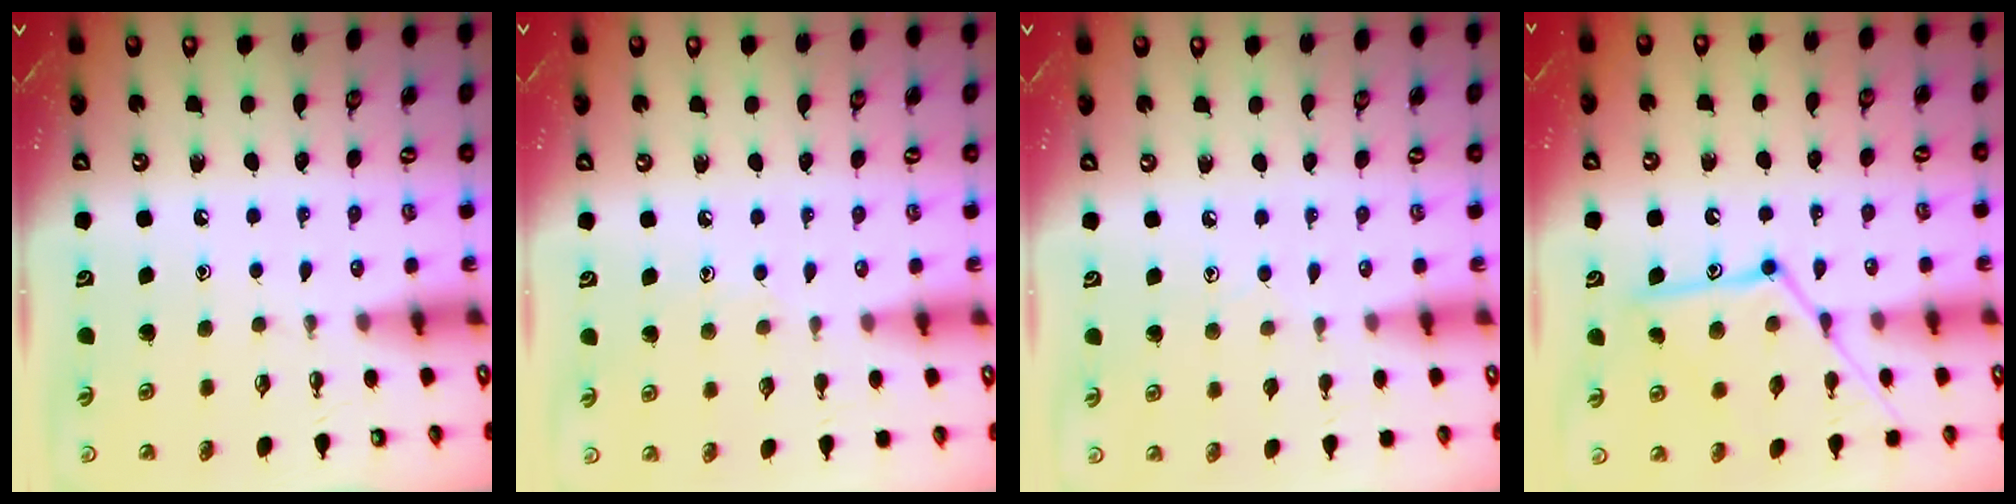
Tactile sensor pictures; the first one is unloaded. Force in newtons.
{"total": 5.6, "press": 5.6, "slide": 0.5}
{"total": 4.8, "press": 4.8, "slide": 0.5}
{"total": 14.5, "press": 14.4, "slide": 1.0}